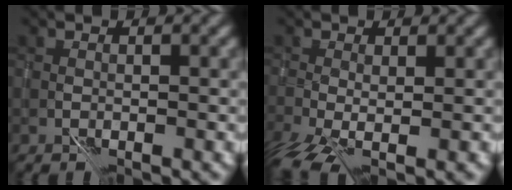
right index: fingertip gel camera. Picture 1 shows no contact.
{"total": 5.3, "force": [-2.0, 2.0, 4.5], "torque": [-0.085, -0.024, -0.028]}